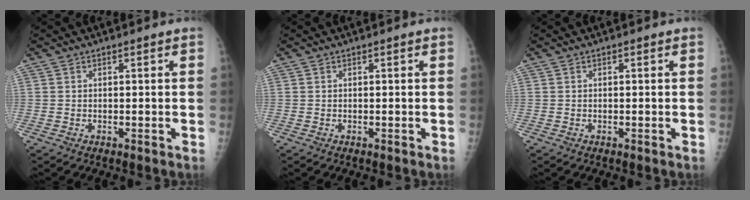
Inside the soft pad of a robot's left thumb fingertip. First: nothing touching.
{"total": 0.0}
{"total": 0.0}